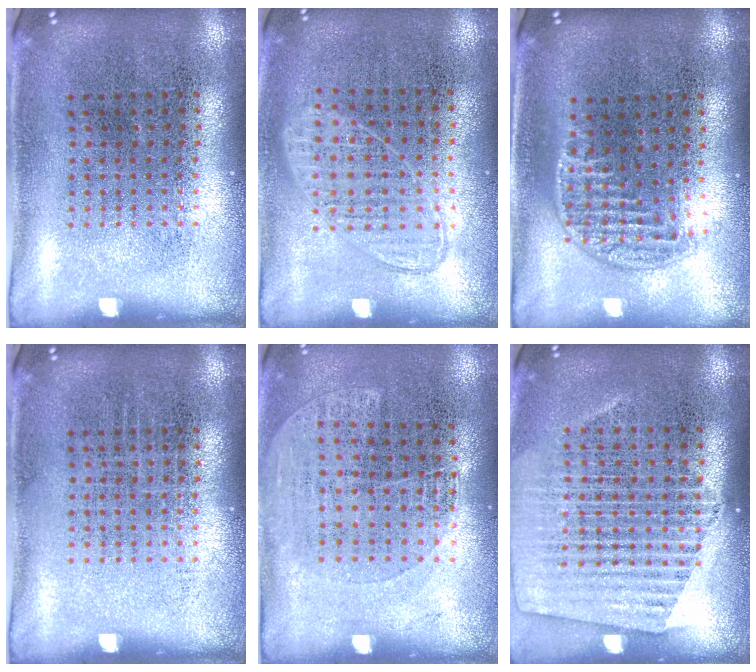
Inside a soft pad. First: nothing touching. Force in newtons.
{"total": 0.9, "press": 0.8, "slide": 0.3}
{"total": 1.3, "press": 1.1, "slide": 0.6}
{"total": 0.0}
{"total": 1.1, "press": 0.9, "slide": 0.6}
{"total": 1.6, "press": 1.5, "slide": 0.6}